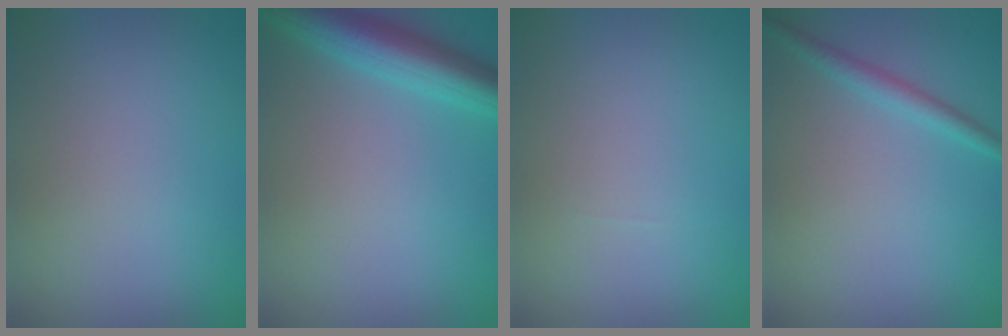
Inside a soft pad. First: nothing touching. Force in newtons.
{"total": 5.3, "press": 5.3, "slide": 0.2}
{"total": 0.0}
{"total": 1.7, "press": 1.7, "slide": 0.1}